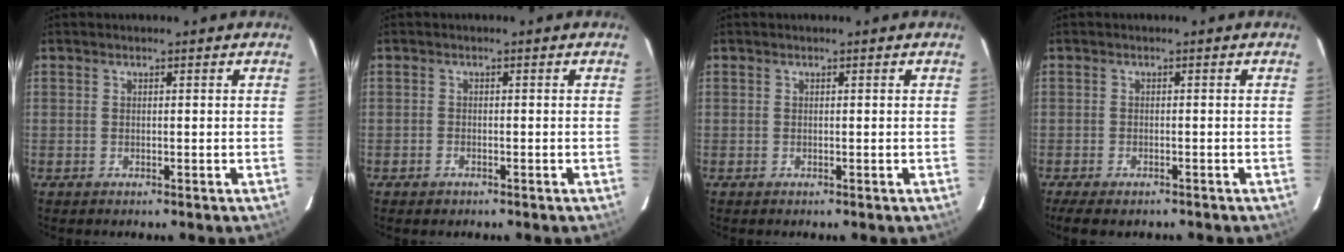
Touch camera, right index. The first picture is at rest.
{"total": 1.3, "force": [-0.9, 0.9, 0.1], "torque": [-0.004, 0.001, -0.014]}
{"total": 0.0}
{"total": 5.8, "force": [-4.6, 2.0, 2.9], "torque": [-0.070, -0.024, -0.075]}